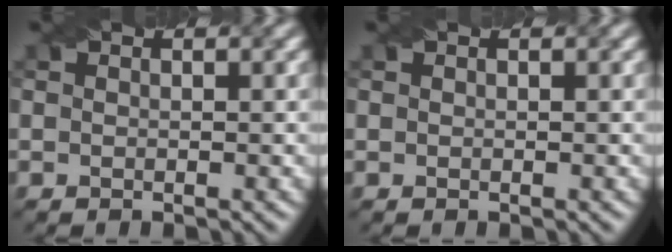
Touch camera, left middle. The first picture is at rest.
{"total": 0.0}